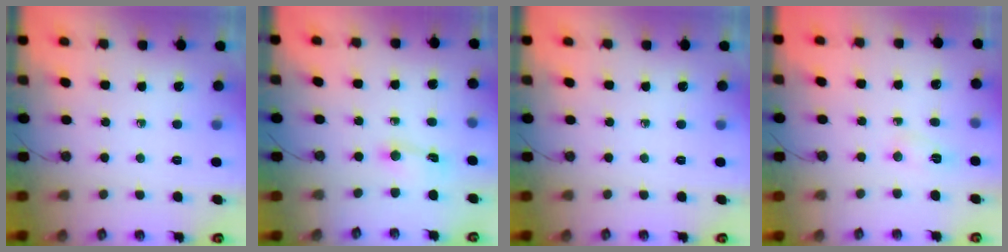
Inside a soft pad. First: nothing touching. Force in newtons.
{"total": 1.5, "press": 1.5, "slide": 0.1}
{"total": 0.0}
{"total": 2.2, "press": 2.2, "slide": 0.2}